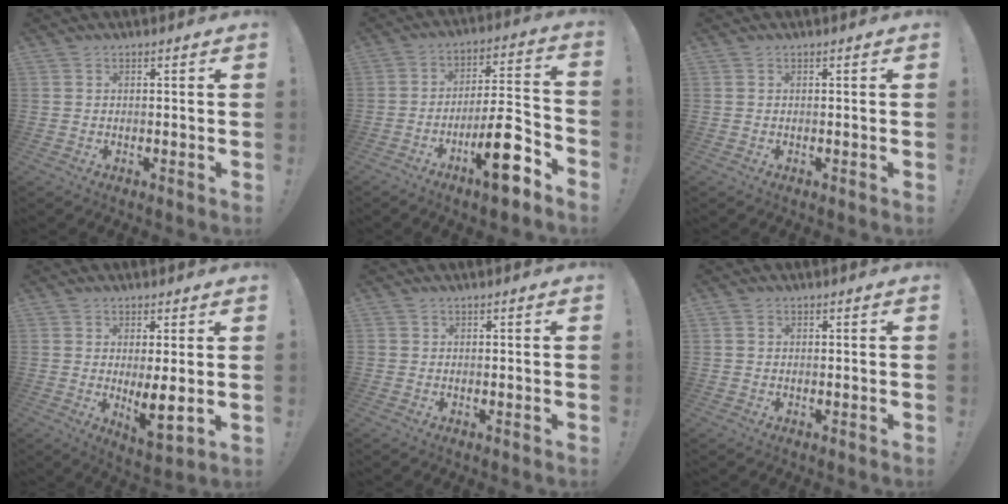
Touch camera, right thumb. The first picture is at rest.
{"total": 15.1, "force": [-8.4, 4.1, 11.8], "torque": [-0.164, 0.055, -0.133]}
{"total": 0.0}
{"total": 7.5, "force": [0.8, 2.3, 7.1], "torque": [-0.088, -0.029, 0.019]}
{"total": 0.6, "force": [0.0, 0.6, 0.0], "torque": [-0.001, 0.002, 0.000]}
{"total": 0.6, "force": [0.1, 0.6, 0.2], "torque": [0.002, 0.000, 0.002]}